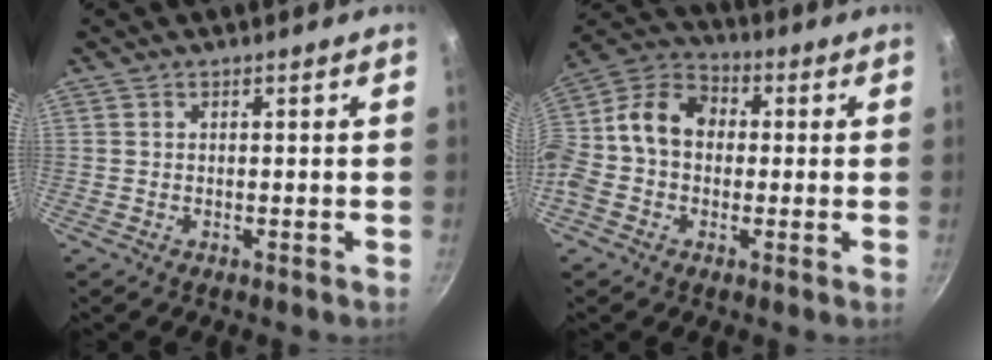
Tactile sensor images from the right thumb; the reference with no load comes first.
{"total": 14.1, "force": [0.1, 11.0, 8.9], "torque": [-0.139, 0.045, -0.025]}